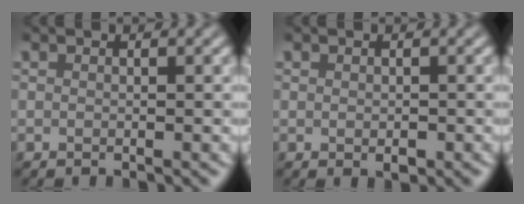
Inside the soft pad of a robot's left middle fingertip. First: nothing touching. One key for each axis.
{"total": 0.8, "fx": -0.2, "fy": 0.6, "fz": 0.5, "tx": -0.002, "ty": -0.003, "tz": -0.003}